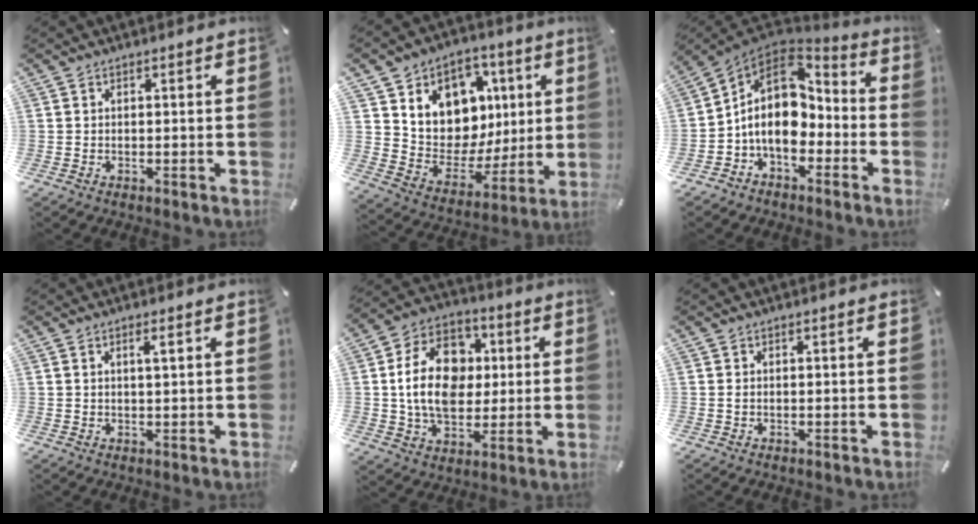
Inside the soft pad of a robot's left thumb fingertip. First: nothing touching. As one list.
[{"total": 11.6, "force": [3.4, 10.6, 3.4], "torque": [-0.049, -0.044, 0.073]}, {"total": 13.0, "force": [-1.0, 9.7, 8.5], "torque": [-0.171, -0.003, -0.023]}, {"total": 2.0, "force": [0.8, 0.3, 1.8], "torque": [-0.036, 0.002, 0.012]}, {"total": 17.3, "force": [1.1, 13.1, 11.2], "torque": [-0.211, 0.012, 0.017]}, {"total": 0.5, "force": [0.0, 0.3, 0.4], "torque": [-0.010, 0.001, -0.001]}]